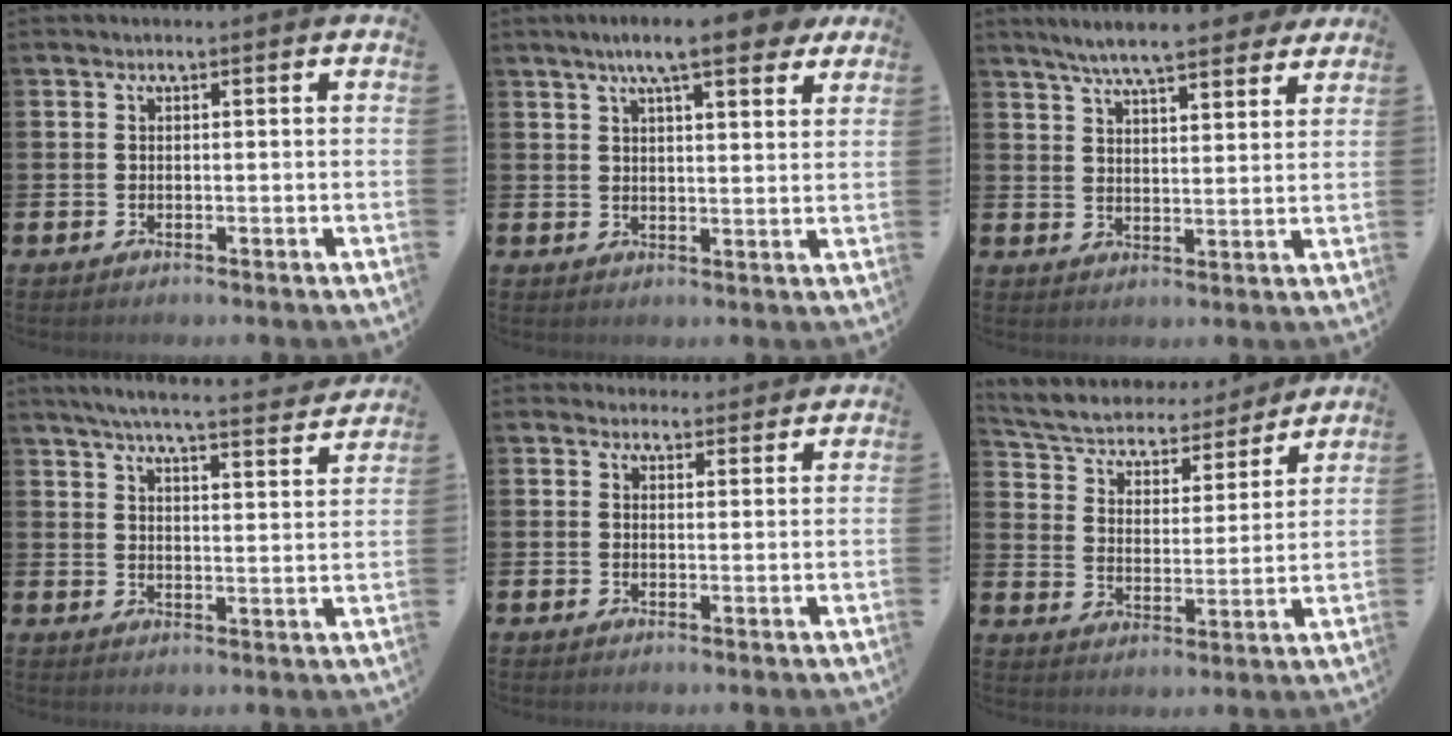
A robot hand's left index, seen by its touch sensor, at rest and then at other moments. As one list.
[{"total": 8.6, "force": [6.8, 1.7, 5.0], "torque": [-0.081, -0.020, 0.115]}, {"total": 7.6, "force": [7.0, 1.0, 2.7], "torque": [-0.058, -0.033, 0.123]}, {"total": 6.1, "force": [5.8, 0.1, 2.0], "torque": [-0.040, -0.043, 0.096]}, {"total": 2.9, "force": [2.6, 1.1, -0.1], "torque": [0.005, -0.009, 0.047]}, {"total": 5.3, "force": [4.9, 1.9, 0.8], "torque": [-0.045, -0.043, 0.078]}]